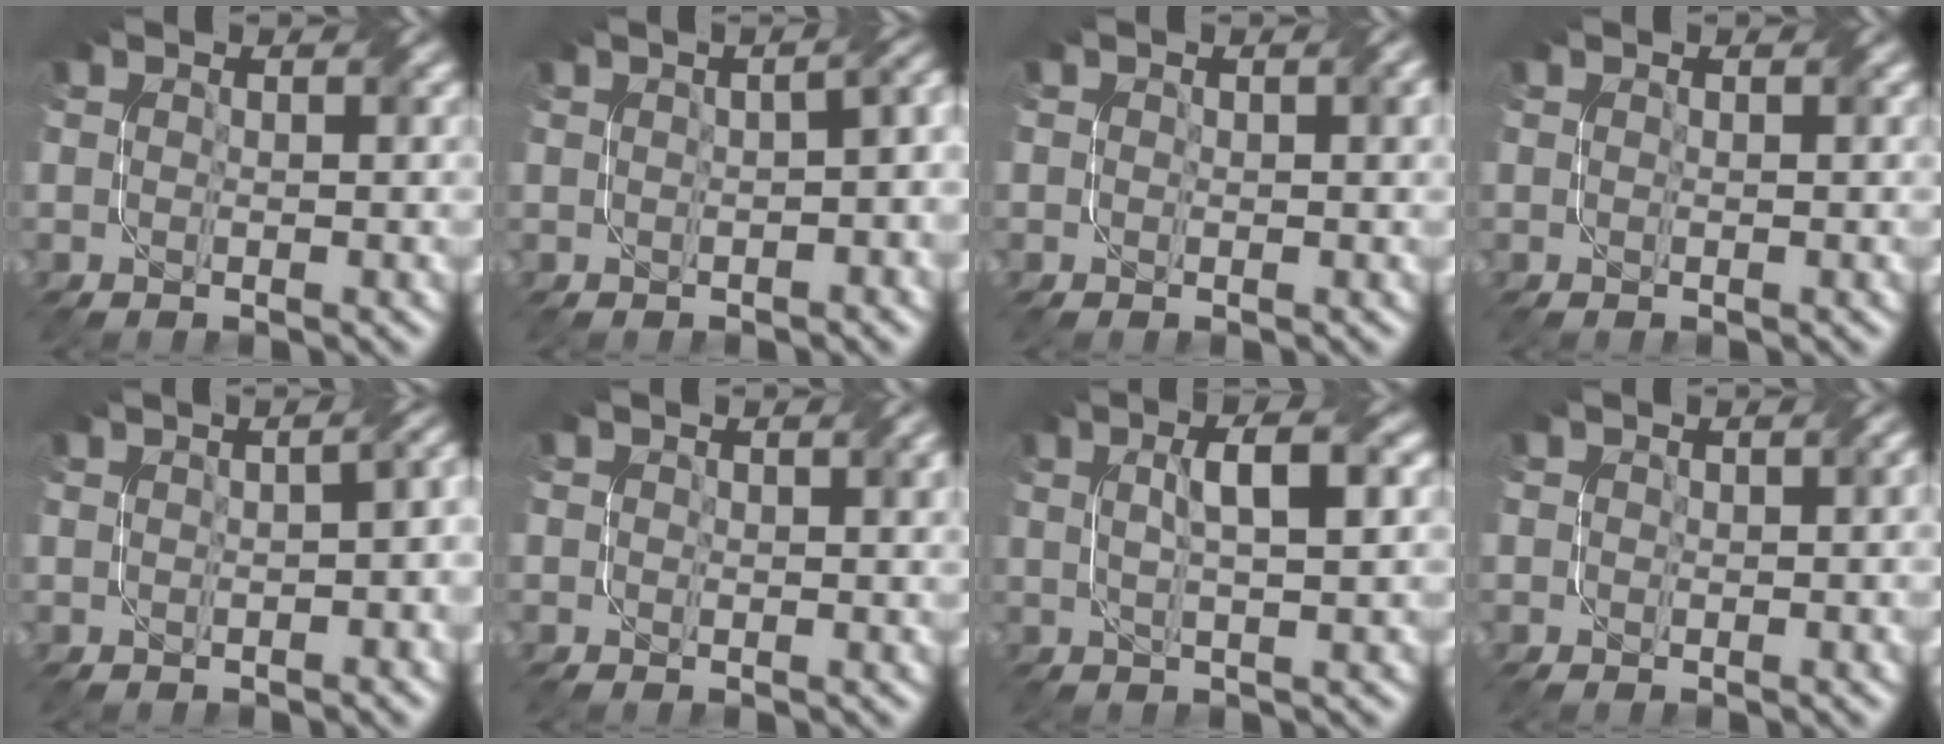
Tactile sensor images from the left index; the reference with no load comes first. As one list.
[{"total": 6.8, "force": [0.5, 3.4, 5.9], "torque": [-0.030, 0.021, -0.003]}, {"total": 1.1, "force": [0.3, 0.6, 0.9], "torque": [-0.004, 0.003, 0.006]}, {"total": 0.0}, {"total": 5.9, "force": [0.2, 3.0, 5.1], "torque": [-0.024, 0.017, -0.002]}, {"total": 1.2, "force": [0.5, 0.7, 0.8], "torque": [-0.002, 0.002, 0.009]}, {"total": 4.4, "force": [1.0, 1.1, 4.2], "torque": [-0.062, 0.016, 0.018]}, {"total": 1.1, "force": [0.0, 0.7, 0.9], "torque": [-0.005, 0.003, 0.005]}]